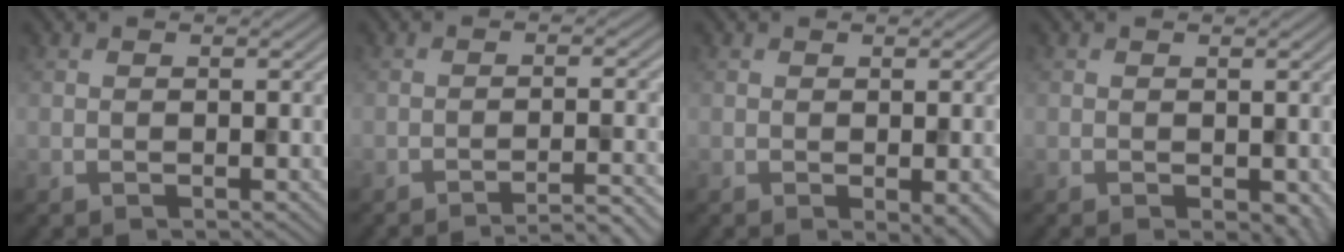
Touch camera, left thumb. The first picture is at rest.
{"total": 4.2, "force": [-3.4, 0.2, 2.5], "torque": [-0.031, 0.015, -0.065]}
{"total": 2.7, "force": [-0.9, 0.7, 2.5], "torque": [-0.035, -0.009, -0.010]}
{"total": 1.9, "force": [-0.5, 1.1, 1.5], "torque": [-0.023, -0.013, -0.003]}